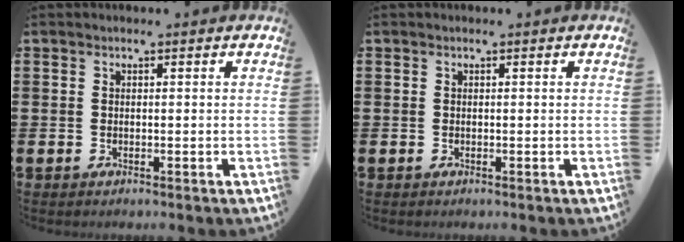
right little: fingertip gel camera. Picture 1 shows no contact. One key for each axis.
{"total": 0.0}